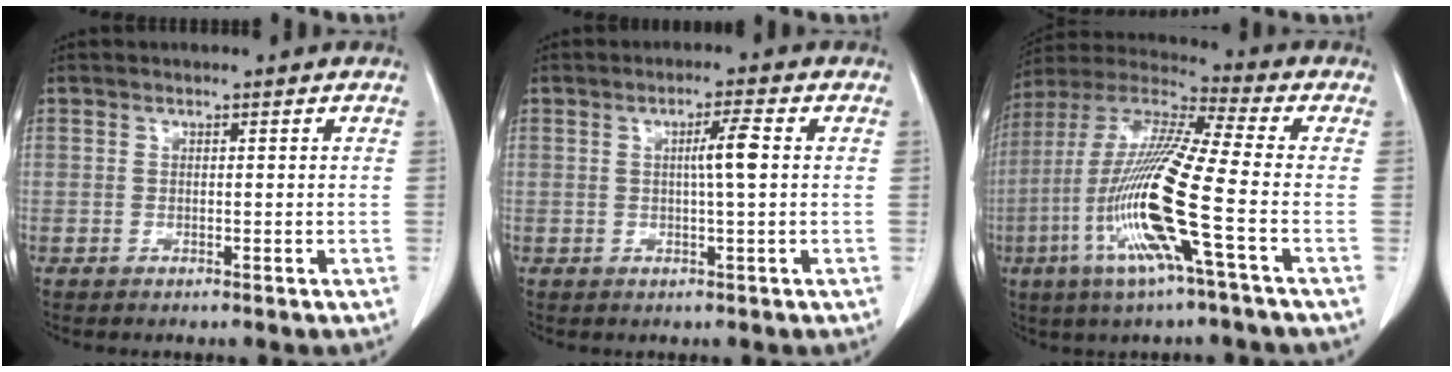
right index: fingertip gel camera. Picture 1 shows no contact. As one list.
[{"total": 3.7, "force": [0.4, -0.3, 3.7], "torque": [-0.063, 0.001, 0.005]}, {"total": 17.3, "force": [-5.1, -0.2, 16.6], "torque": [-0.344, -0.015, -0.110]}]